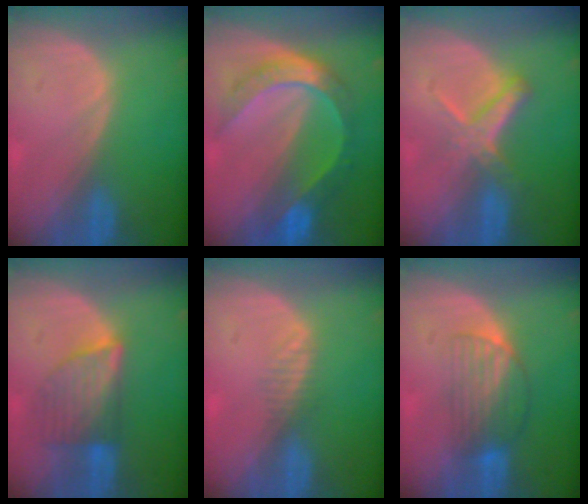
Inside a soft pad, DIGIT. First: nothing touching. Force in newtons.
{"total": 8.4, "press": 8.3, "slide": 0.9}
{"total": 5.6, "press": 5.1, "slide": 2.3}
{"total": 6.5, "press": 6.5, "slide": 0.9}
{"total": 1.7, "press": 1.4, "slide": 1.0}
{"total": 6.6, "press": 5.6, "slide": 3.4}